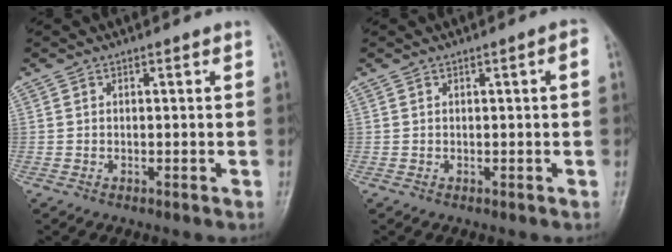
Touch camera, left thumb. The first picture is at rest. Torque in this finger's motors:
{"motor_torque": [-0.12, -0.10, -0.12, -0.02, 0.03]}